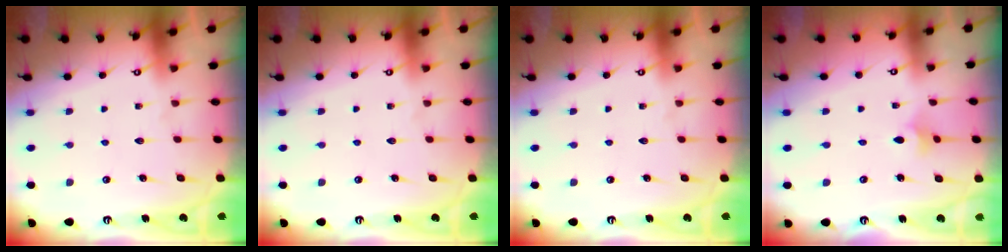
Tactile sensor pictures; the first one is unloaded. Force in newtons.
{"total": 0.0}
{"total": 0.0}
{"total": 3.0, "press": 2.9, "slide": 0.7}